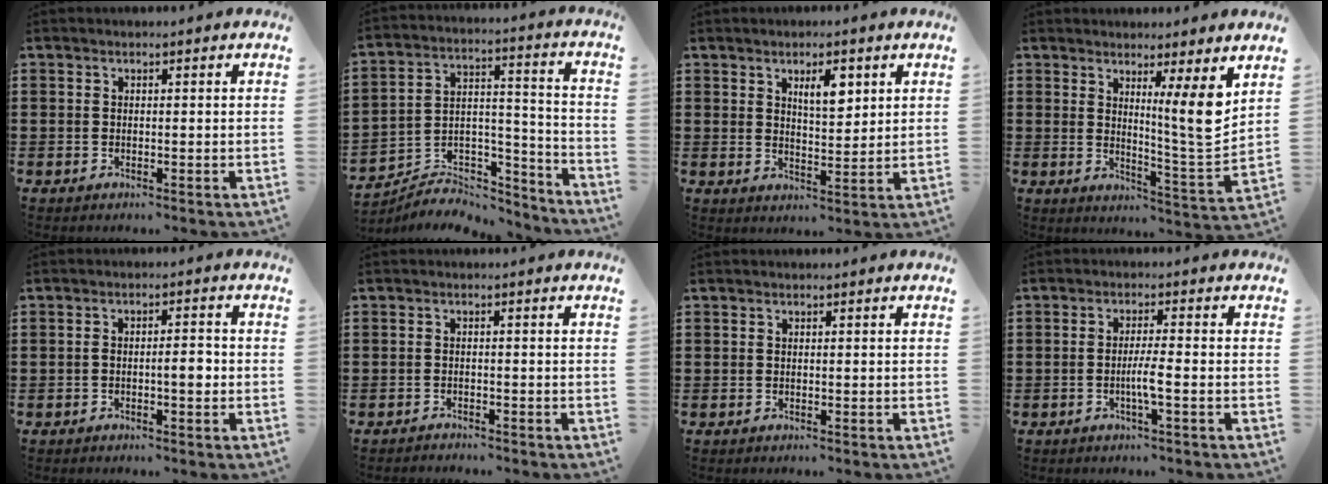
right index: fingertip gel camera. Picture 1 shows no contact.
{"total": 6.1, "force": [-5.5, 2.5, 1.0], "torque": [-0.013, 0.012, -0.105]}
{"total": 4.6, "force": [2.3, 1.7, 3.6], "torque": [-0.061, 0.002, 0.036]}
{"total": 8.6, "force": [4.7, 0.0, 7.2], "torque": [-0.108, -0.040, 0.070]}
{"total": 3.1, "force": [-0.8, 0.8, 2.9], "torque": [-0.044, 0.001, -0.018]}
{"total": 1.1, "force": [-1.1, 0.1, 0.0], "torque": [-0.003, 0.002, -0.024]}
{"total": 0.0}
{"total": 3.2, "force": [-1.0, 0.0, 3.0], "torque": [-0.060, -0.008, -0.022]}